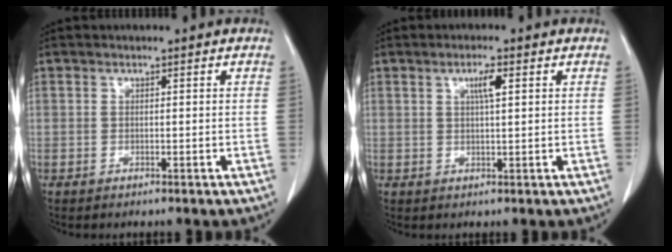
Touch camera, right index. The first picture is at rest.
{"total": 2.7, "force": [1.1, 0.2, 2.5], "torque": [-0.045, 0.000, 0.017]}